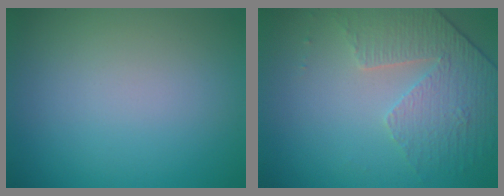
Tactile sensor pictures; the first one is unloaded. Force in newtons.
{"total": 4.7, "press": 3.4, "slide": 3.2}